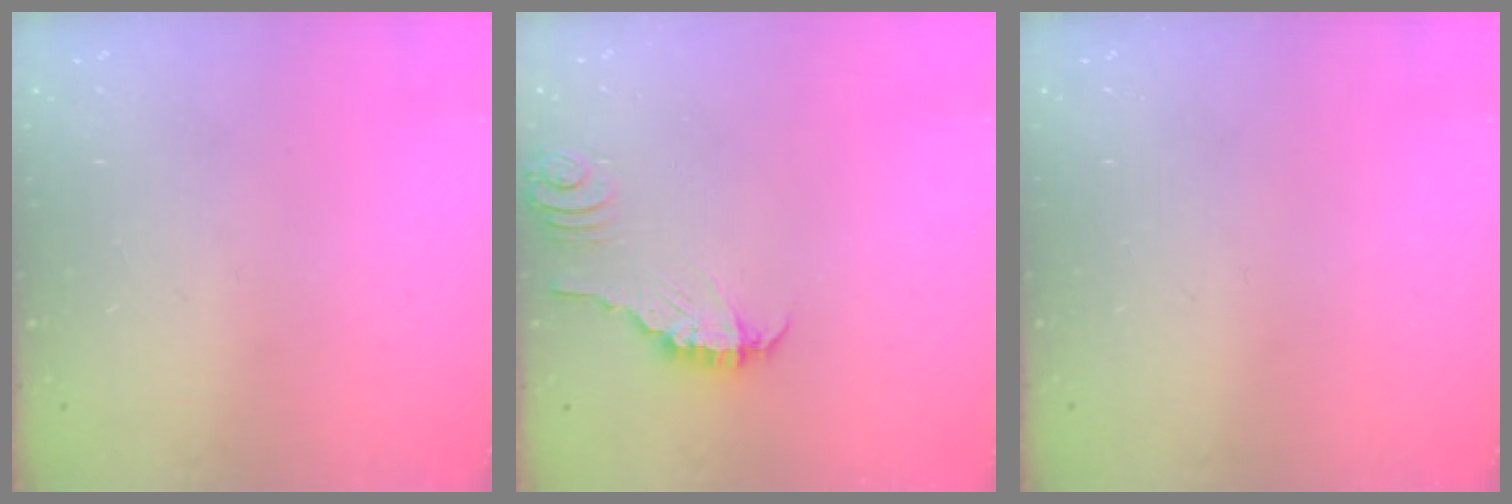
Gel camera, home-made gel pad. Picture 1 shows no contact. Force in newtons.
{"total": 3.9, "press": 3.9, "slide": 0.2}
{"total": 0.0}